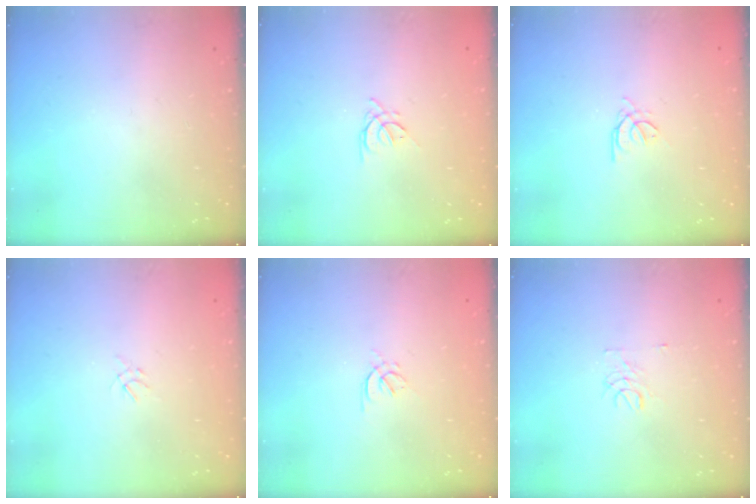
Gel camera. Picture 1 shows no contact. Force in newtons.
{"total": 2.5, "press": 2.4, "slide": 0.5}
{"total": 1.4, "press": 1.3, "slide": 0.3}
{"total": 1.2, "press": 1.1, "slide": 0.5}
{"total": 1.5, "press": 1.4, "slide": 0.6}
{"total": 3.5, "press": 3.5, "slide": 0.3}